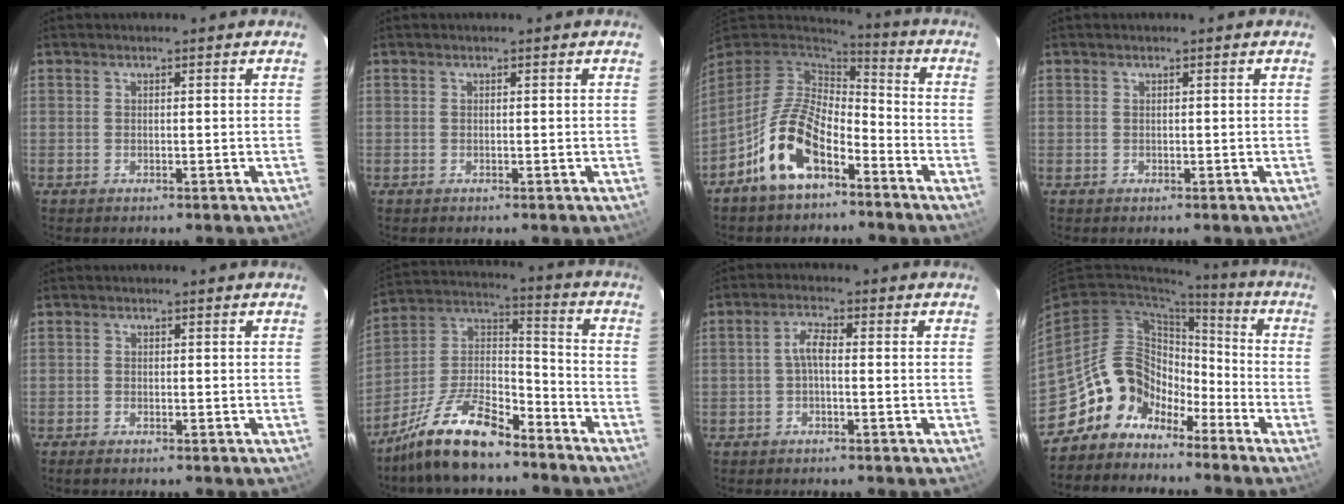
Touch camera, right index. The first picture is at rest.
{"total": 0.0}
{"total": 14.2, "force": [-7.9, 6.8, 9.7], "torque": [-0.197, 0.002, -0.146]}
{"total": 0.6, "force": [-0.1, 0.6, -0.1], "torque": [0.002, 0.002, 0.000]}
{"total": 1.1, "force": [-0.9, 0.4, 0.5], "torque": [-0.011, -0.005, -0.020]}
{"total": 16.1, "force": [-11.7, 5.8, 9.5], "torque": [-0.202, 0.021, -0.216]}
{"total": 3.2, "force": [-0.9, 1.0, 3.0], "torque": [-0.065, 0.011, -0.019]}
{"total": 12.7, "force": [-9.2, 8.1, 3.0], "torque": [-0.061, 0.041, -0.170]}